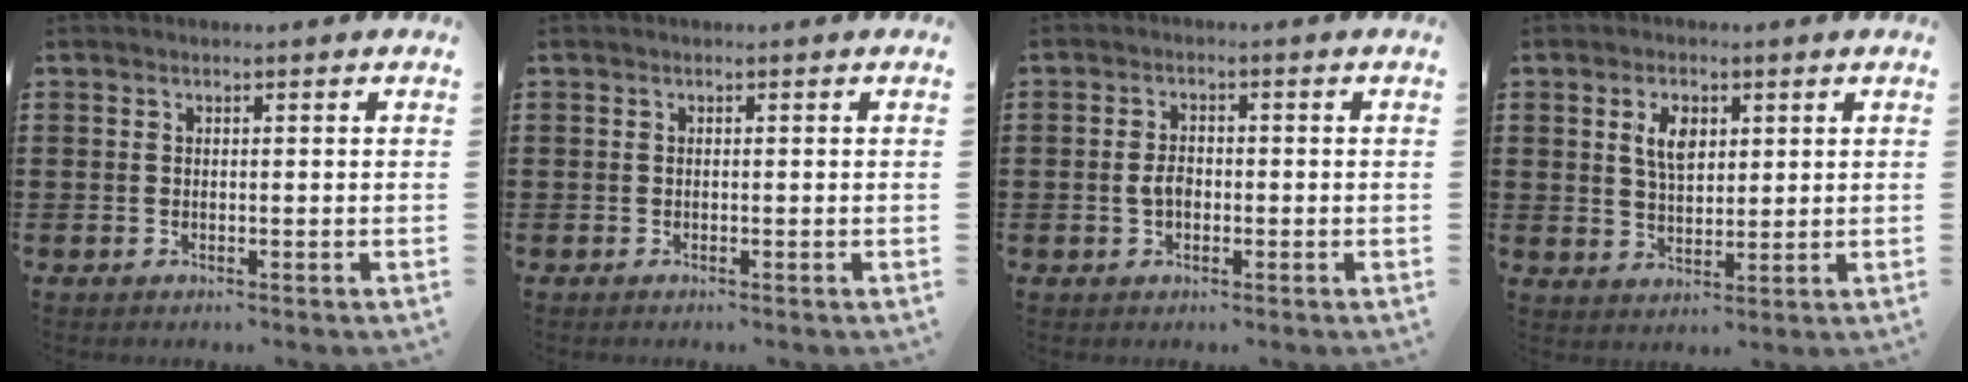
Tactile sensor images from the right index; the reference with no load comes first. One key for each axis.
{"total": 0.0}
{"total": 2.7, "fx": -0.4, "fy": 1.5, "fz": 2.2, "tx": -0.052, "ty": -0.002, "tz": -0.009}
{"total": 4.5, "fx": 1.9, "fy": 2.3, "fz": 3.4, "tx": -0.065, "ty": 0.008, "tz": 0.032}